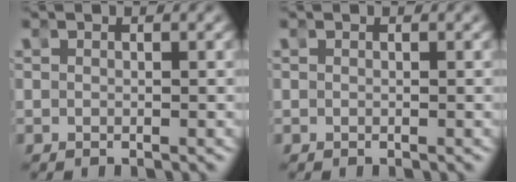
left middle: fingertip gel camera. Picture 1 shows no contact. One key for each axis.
{"total": 0.0}